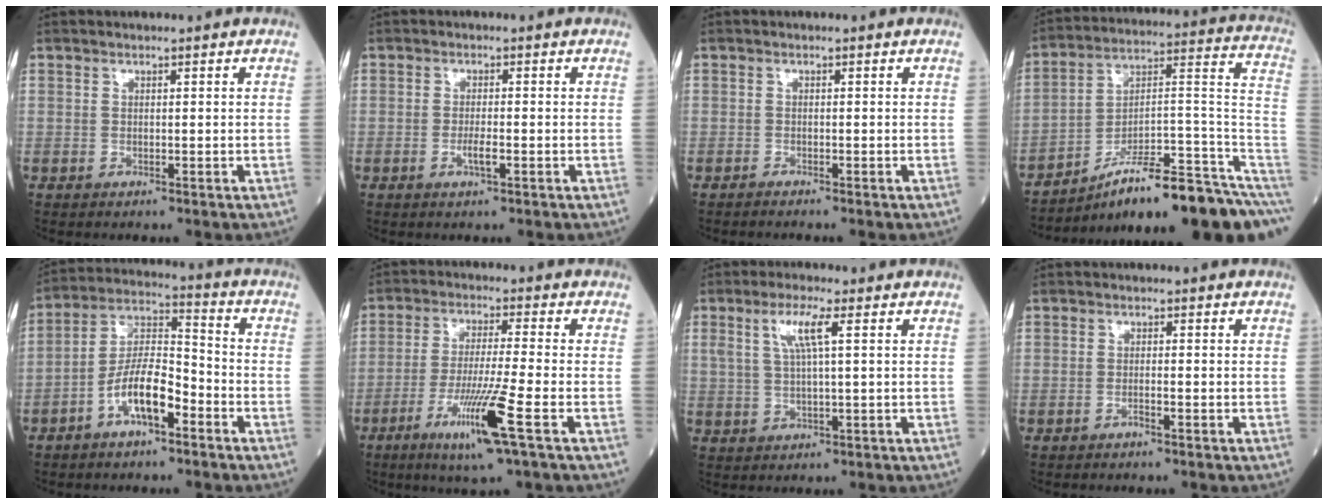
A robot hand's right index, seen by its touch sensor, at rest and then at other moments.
{"total": 2.1, "force": [-0.8, 0.3, 1.9], "torque": [-0.036, -0.001, -0.012]}
{"total": 1.1, "force": [-1.0, -0.2, 0.3], "torque": [-0.008, -0.002, -0.015]}
{"total": 21.5, "force": [-14.7, 2.3, 15.5], "torque": [-0.138, 0.055, -0.223]}
{"total": 9.7, "force": [-4.6, 3.1, 7.9], "torque": [-0.158, 0.018, -0.085]}
{"total": 10.5, "force": [-4.8, -1.0, 9.3], "torque": [-0.178, -0.024, -0.091]}
{"total": 4.9, "force": [1.7, 0.2, 4.6], "torque": [-0.098, 0.009, 0.035]}
{"total": 1.0, "force": [-0.7, -0.1, 0.7], "torque": [-0.014, 0.001, -0.015]}